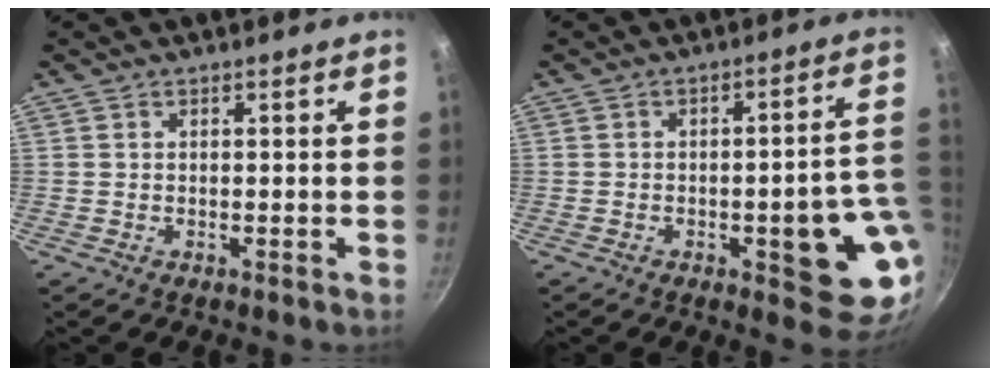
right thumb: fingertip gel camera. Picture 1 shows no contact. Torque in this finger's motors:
{"motor_torque": [1.92, 1.46, 1.24, -0.51, 0.22]}